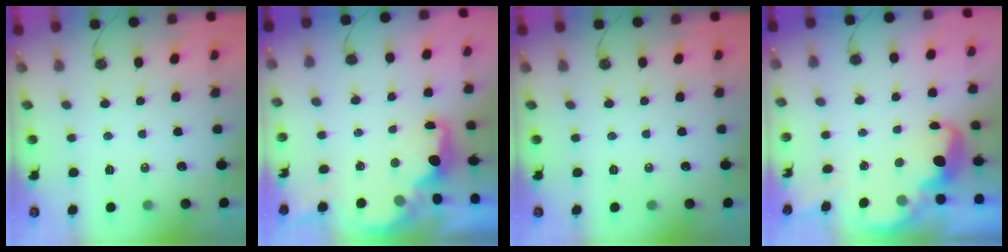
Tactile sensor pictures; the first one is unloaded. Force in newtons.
{"total": 1.8, "press": 1.6, "slide": 0.7}
{"total": 0.0}
{"total": 2.5, "press": 2.5, "slide": 0.4}